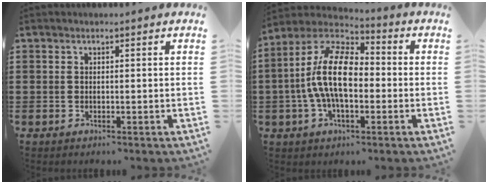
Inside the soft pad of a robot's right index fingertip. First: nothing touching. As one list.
[{"total": 12.6, "force": [-0.6, 5.8, 11.2], "torque": [-0.255, -0.002, -0.020]}]